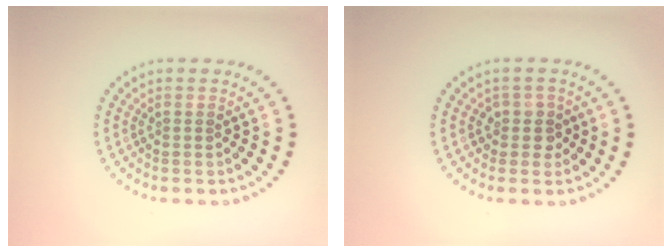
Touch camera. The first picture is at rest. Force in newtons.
{"total": 1.8, "press": 1.5, "slide": 1.0}